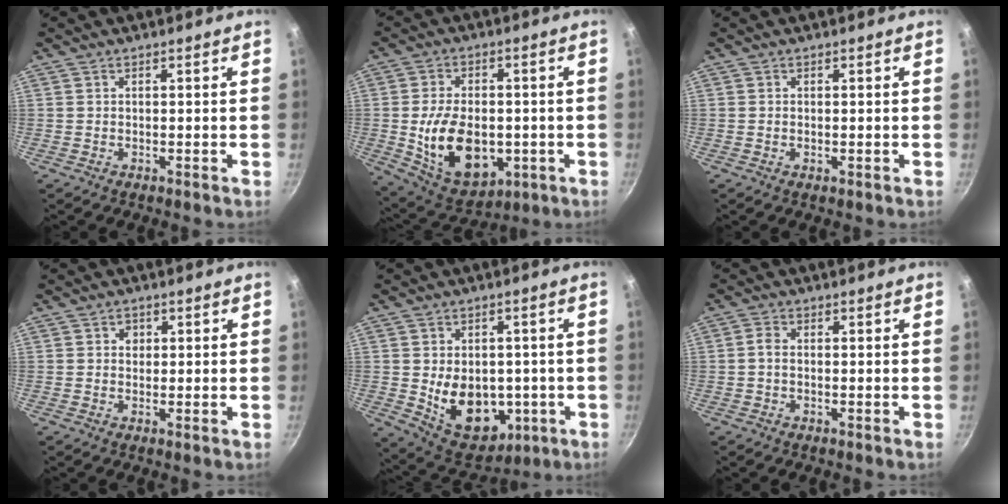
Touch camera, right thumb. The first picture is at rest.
{"total": 16.4, "force": [-2.3, 10.6, 12.3], "torque": [-0.182, -0.002, -0.018]}
{"total": 0.5, "force": [0.0, 0.3, 0.4], "torque": [-0.007, 0.000, -0.001]}
{"total": 1.9, "force": [0.4, 1.7, 0.7], "torque": [0.000, -0.004, 0.003]}
{"total": 14.7, "force": [-1.9, 10.6, 10.0], "torque": [-0.118, -0.009, -0.002]}
{"total": 2.0, "force": [-0.1, 1.3, 1.5], "torque": [-0.032, 0.008, -0.006]}